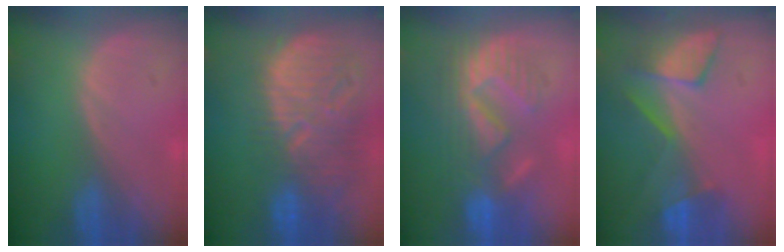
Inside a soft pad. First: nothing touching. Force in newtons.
{"total": 13.2, "press": 11.5, "slide": 6.7}
{"total": 8.9, "press": 8.7, "slide": 1.5}
{"total": 7.4, "press": 7.1, "slide": 1.9}